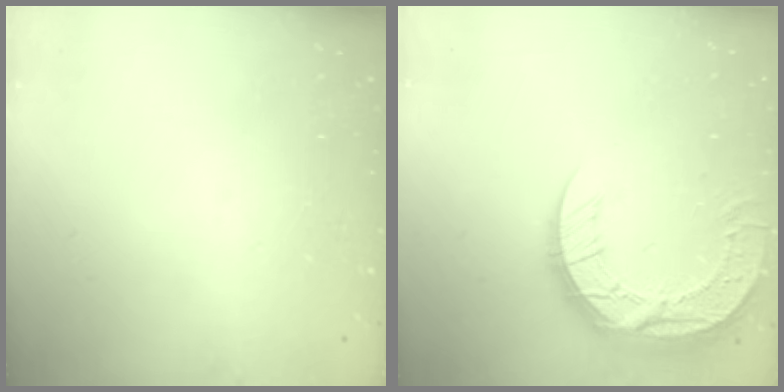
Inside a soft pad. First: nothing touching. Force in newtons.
{"total": 15.6, "press": 15.6, "slide": 1.1}